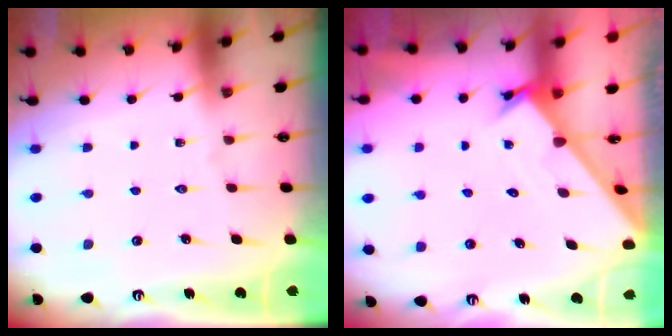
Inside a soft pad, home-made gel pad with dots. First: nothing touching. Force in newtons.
{"total": 1.7, "press": 1.7, "slide": 0.1}